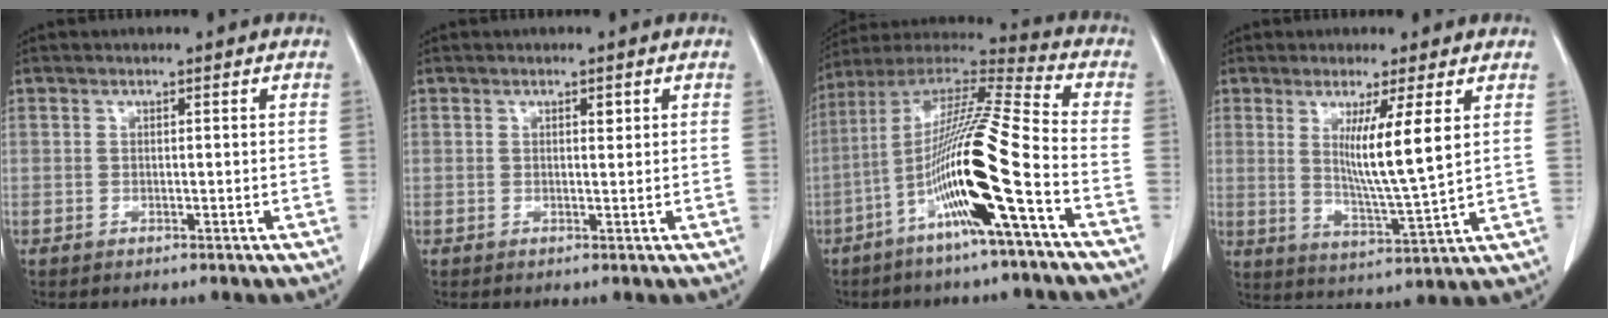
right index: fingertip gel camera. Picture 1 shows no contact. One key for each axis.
{"total": 0.9, "fx": 0.4, "fy": 0.4, "fz": 0.7, "tx": -0.009, "ty": -0.001, "tz": 0.006}
{"total": 17.4, "fx": -6.3, "fy": -0.8, "fz": 16.2, "tx": -0.309, "ty": -0.004, "tz": -0.125}
{"total": 8.8, "fx": 2.7, "fy": -0.8, "fz": 8.4, "tx": -0.146, "ty": -0.026, "tz": 0.051}